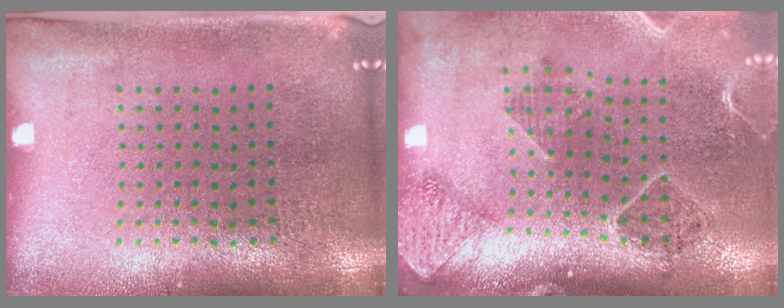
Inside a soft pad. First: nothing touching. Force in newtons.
{"total": 1.5, "press": 1.5, "slide": 0.0}